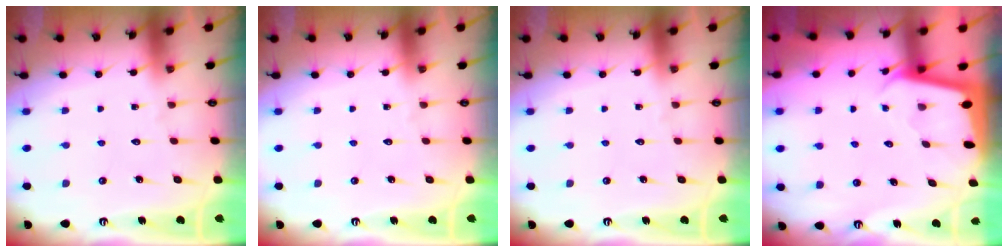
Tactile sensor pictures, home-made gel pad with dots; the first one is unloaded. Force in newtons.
{"total": 0.0}
{"total": 0.0}
{"total": 1.9, "press": 1.9, "slide": 0.1}